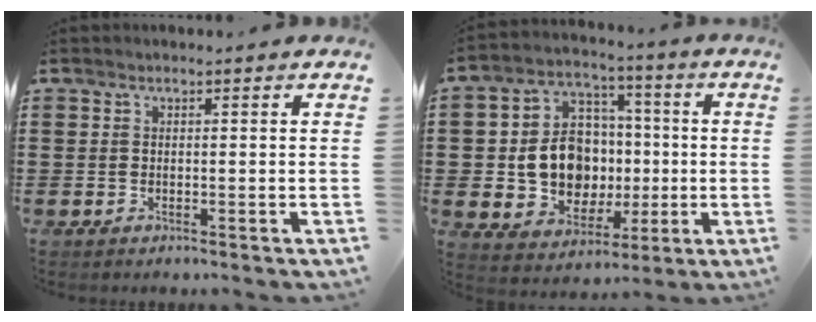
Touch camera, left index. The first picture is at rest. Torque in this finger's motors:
{"motor_torque": [1.67, 0.47, 1.05, 0.18]}